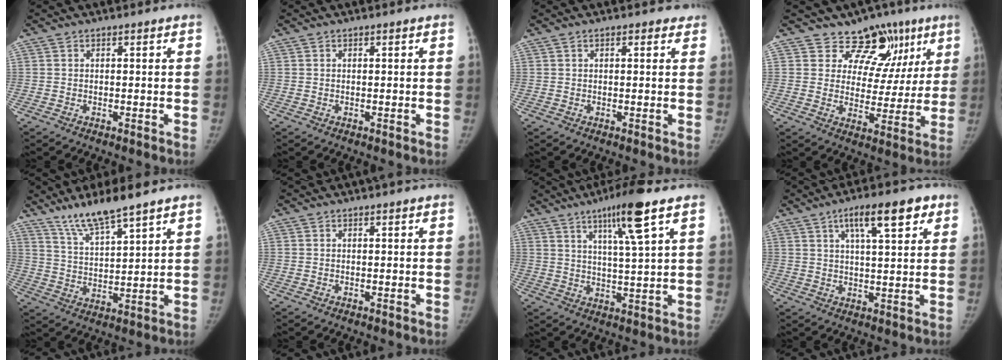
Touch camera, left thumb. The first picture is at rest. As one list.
[{"total": 0.0}, {"total": 1.8, "force": [1.2, 0.9, 1.0], "torque": [-0.005, -0.002, 0.010]}, {"total": 12.0, "force": [8.2, 8.4, 2.5], "torque": [0.017, -0.037, 0.098]}, {"total": 9.6, "force": [7.6, 0.9, 5.9], "torque": [-0.109, -0.043, 0.151]}, {"total": 0.0}, {"total": 10.4, "force": [5.7, 0.2, 8.7], "torque": [-0.149, -0.027, 0.095]}, {"total": 10.3, "force": [5.2, 3.0, 8.3], "torque": [-0.114, -0.010, 0.079]}]